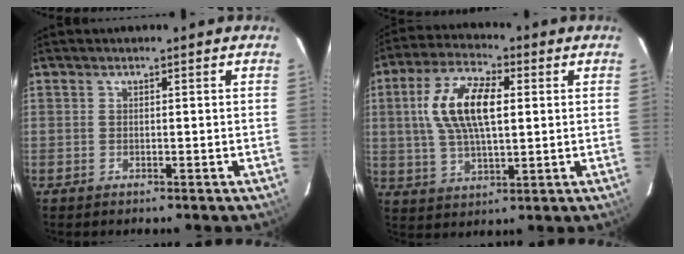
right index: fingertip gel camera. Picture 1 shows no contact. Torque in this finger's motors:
{"motor_torque": [0.64, -0.07, 0.46, 0.21]}